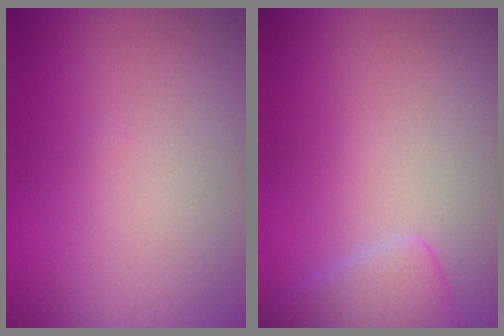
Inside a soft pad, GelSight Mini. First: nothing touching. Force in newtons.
{"total": 3.0, "press": 3.0, "slide": 0.3}